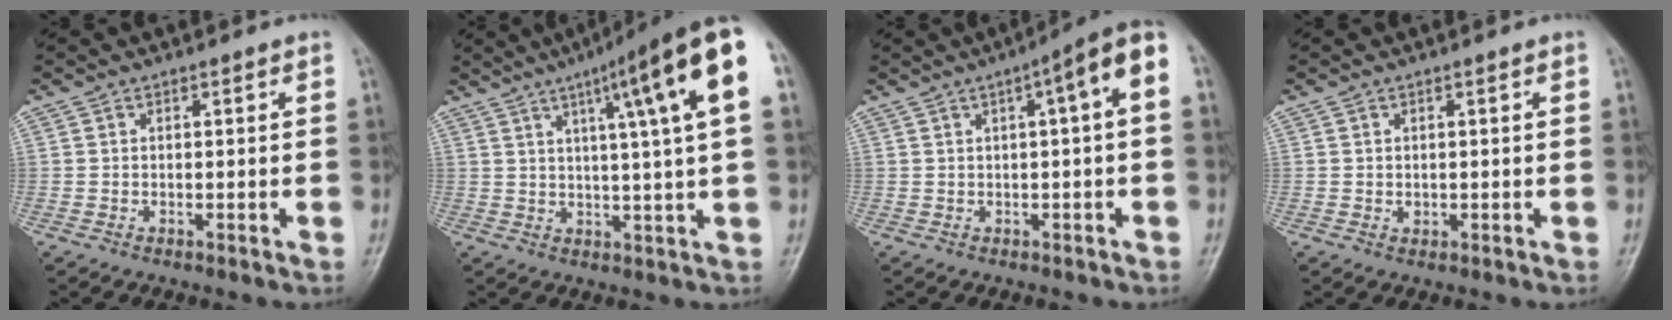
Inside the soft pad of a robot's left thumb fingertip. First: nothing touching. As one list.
[{"total": 16.7, "force": [6.3, 1.0, 15.4], "torque": [-0.220, 0.000, 0.083]}, {"total": 7.5, "force": [1.5, 1.4, 7.3], "torque": [-0.103, 0.026, 0.014]}, {"total": 0.9, "force": [0.2, 0.8, 0.3], "torque": [-0.001, -0.002, 0.006]}]